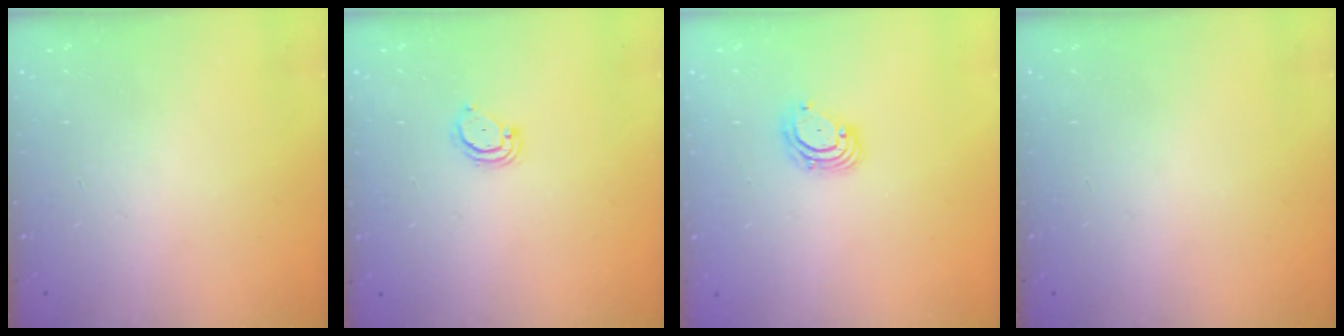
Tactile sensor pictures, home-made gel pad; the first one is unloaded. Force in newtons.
{"total": 3.0, "press": 3.0, "slide": 0.2}
{"total": 3.9, "press": 3.9, "slide": 0.2}
{"total": 0.0}